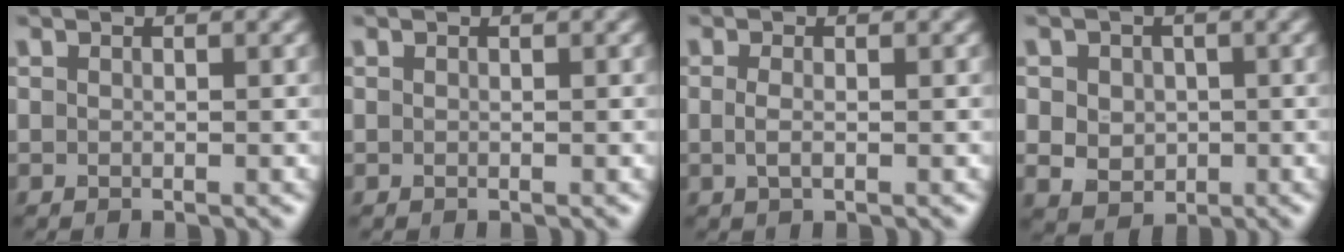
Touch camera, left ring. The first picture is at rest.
{"total": 0.0}
{"total": 1.2, "force": [-0.1, 0.4, 1.1], "torque": [-0.027, -0.002, -0.005]}
{"total": 4.0, "force": [0.2, 3.4, 2.0], "torque": [-0.037, 0.007, -0.004]}